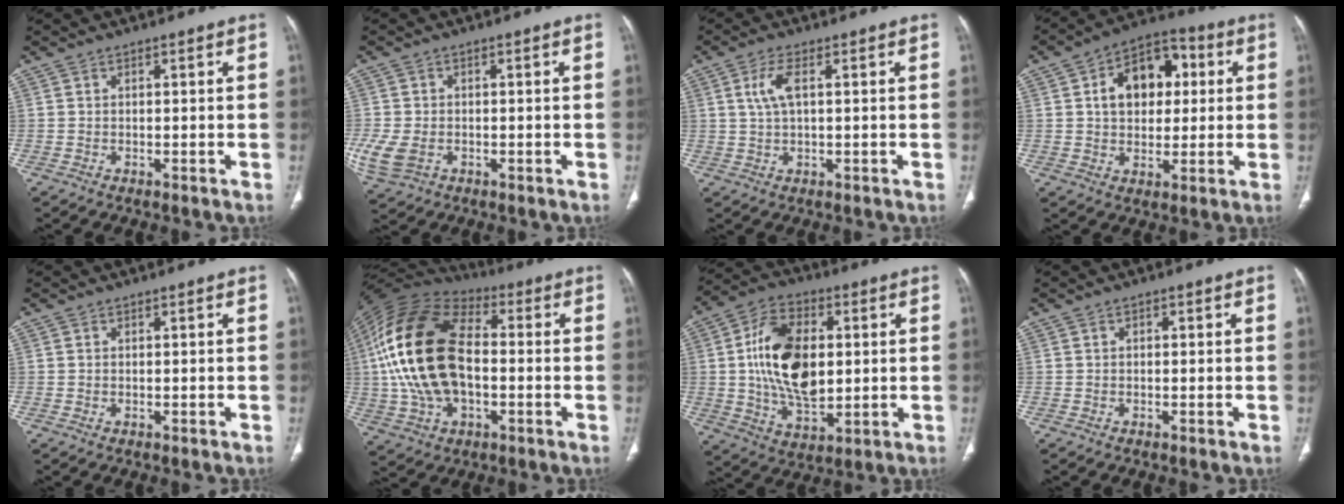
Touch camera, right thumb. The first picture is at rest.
{"total": 7.2, "force": [-1.7, 5.2, 4.8], "torque": [-0.118, -0.003, -0.024]}
{"total": 4.5, "force": [1.2, 1.7, 4.0], "torque": [-0.097, 0.008, 0.026]}
{"total": 13.6, "force": [2.9, 9.2, 9.6], "torque": [-0.109, 0.017, 0.039]}
{"total": 0.0}
{"total": 23.7, "force": [0.1, 14.0, 19.1], "torque": [-0.385, 0.016, 0.001]}
{"total": 17.5, "force": [1.8, 10.5, 13.9], "torque": [-0.228, -0.002, 0.036]}
{"total": 0.7, "force": [0.2, 0.5, 0.5], "torque": [-0.004, 0.002, 0.002]}